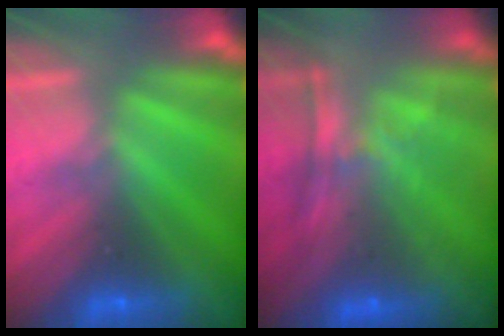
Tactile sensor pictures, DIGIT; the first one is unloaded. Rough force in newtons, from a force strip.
{"total": 7.2}